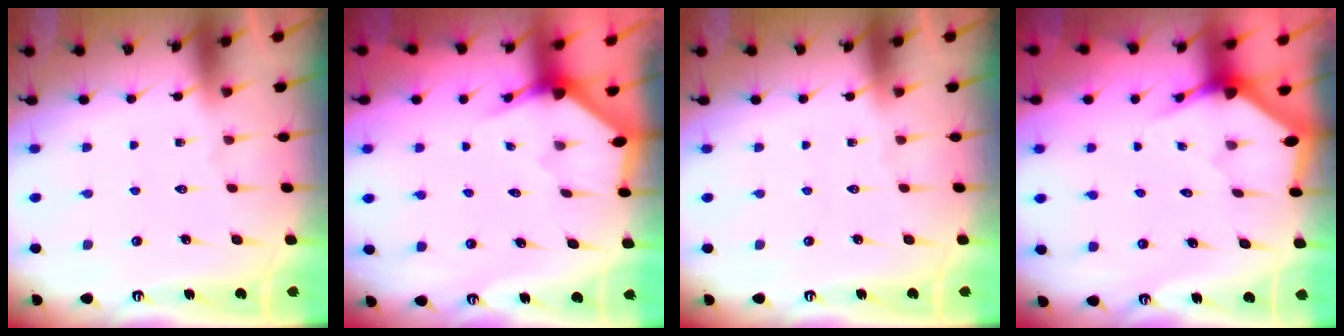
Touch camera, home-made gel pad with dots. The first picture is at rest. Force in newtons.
{"total": 2.3, "press": 2.3, "slide": 0.1}
{"total": 0.0}
{"total": 3.1, "press": 3.1, "slide": 0.2}